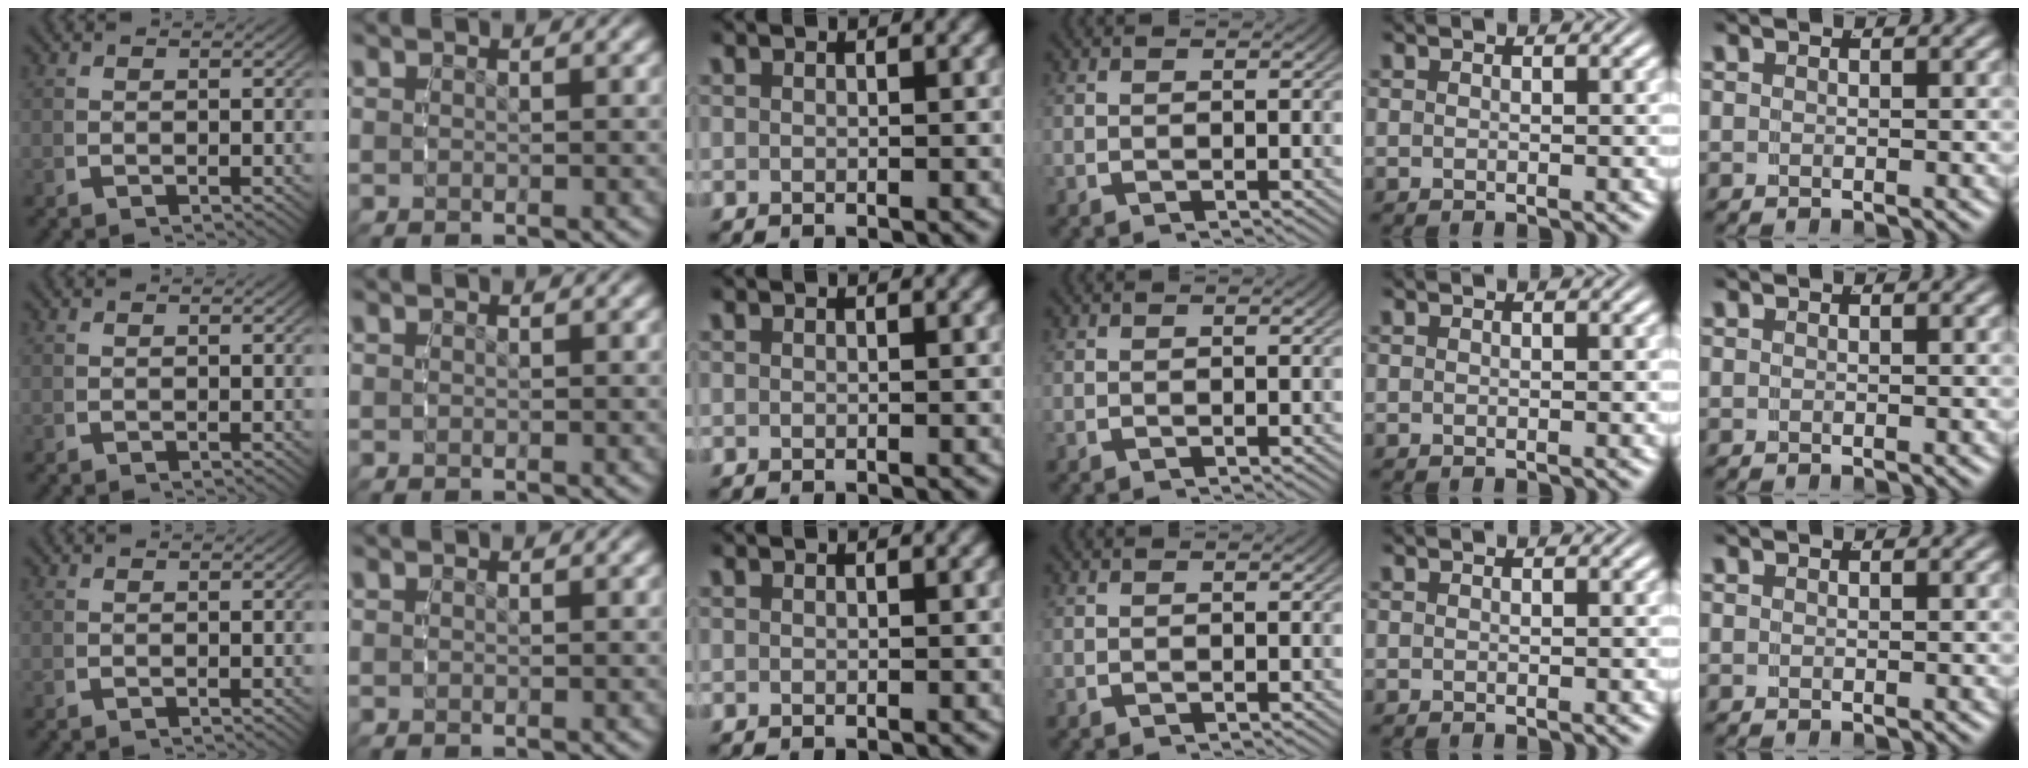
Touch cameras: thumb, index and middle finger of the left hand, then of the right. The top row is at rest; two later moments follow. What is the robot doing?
{"motion": "reach", "object": "jewelry box"}